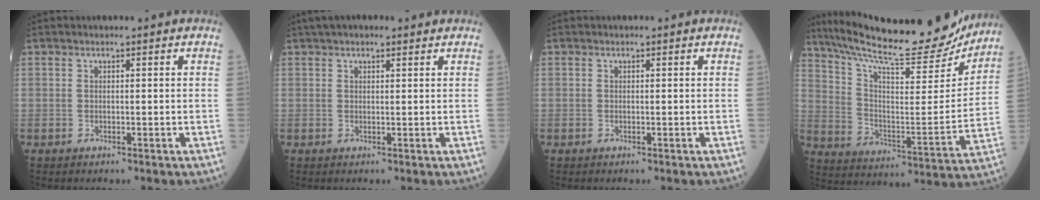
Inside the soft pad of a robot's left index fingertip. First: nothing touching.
{"total": 4.5, "force": [3.5, 1.2, 2.6], "torque": [-0.040, 0.034, 0.055]}
{"total": 0.0}
{"total": 23.7, "force": [21.5, 2.8, 9.6], "torque": [-0.169, -0.048, 0.313]}